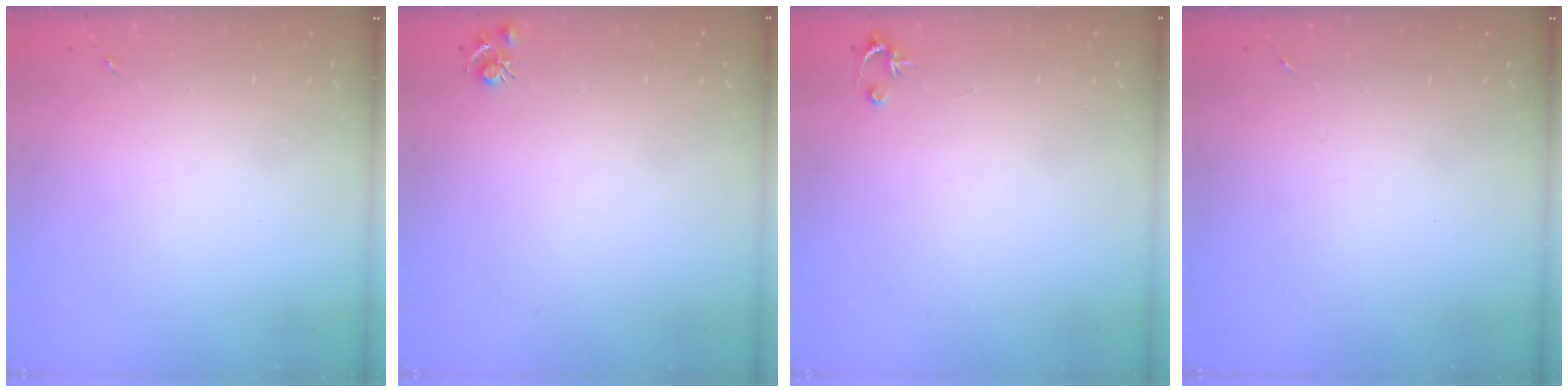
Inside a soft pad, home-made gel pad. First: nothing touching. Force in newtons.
{"total": 4.8, "press": 4.7, "slide": 0.7}
{"total": 2.5, "press": 2.5, "slide": 0.2}
{"total": 0.0}